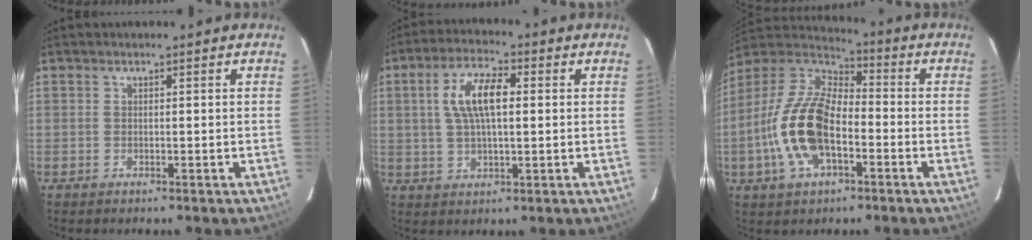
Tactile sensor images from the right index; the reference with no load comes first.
{"total": 9.0, "force": [1.6, 3.5, 8.1], "torque": [-0.155, 0.016, 0.030]}
{"total": 16.8, "force": [-4.8, 8.4, 13.8], "torque": [-0.292, 0.000, -0.094]}